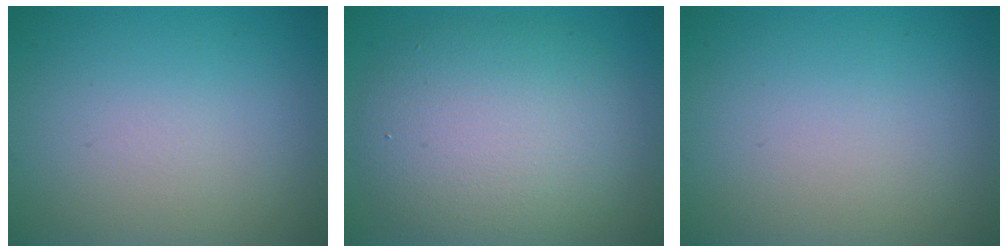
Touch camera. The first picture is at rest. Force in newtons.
{"total": 8.3, "press": 8.2, "slide": 0.5}
{"total": 0.0}